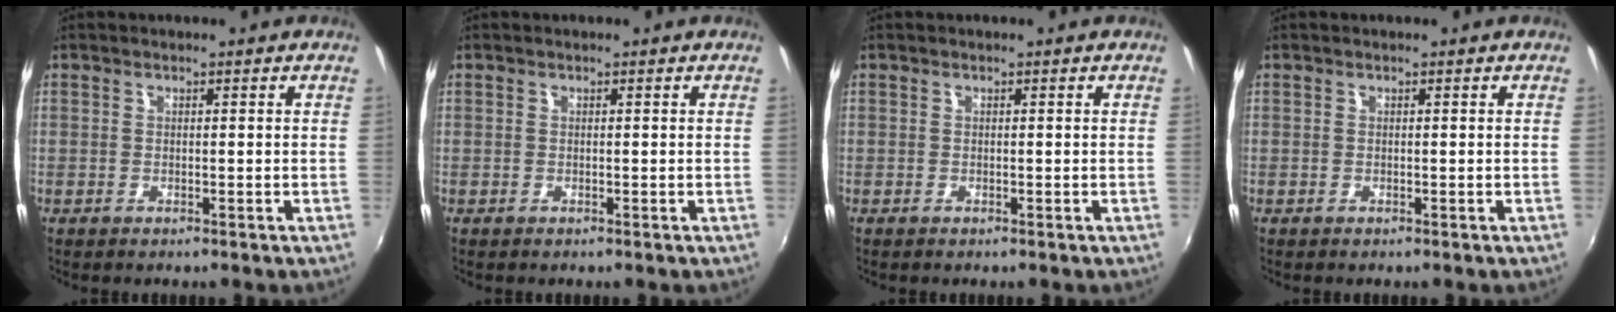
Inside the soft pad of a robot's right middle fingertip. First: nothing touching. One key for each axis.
{"total": 0.0}
{"total": 0.0}
{"total": 0.0}